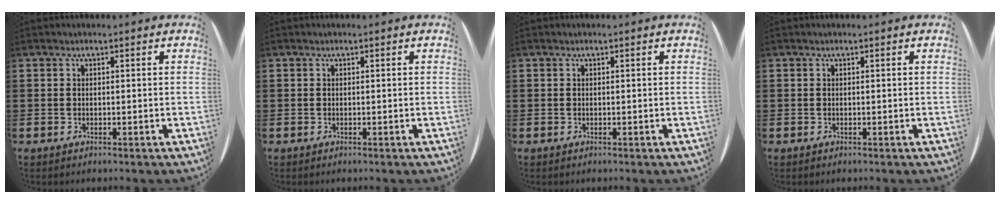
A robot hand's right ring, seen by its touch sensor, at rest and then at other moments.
{"total": 0.0}
{"total": 0.0}
{"total": 0.0}